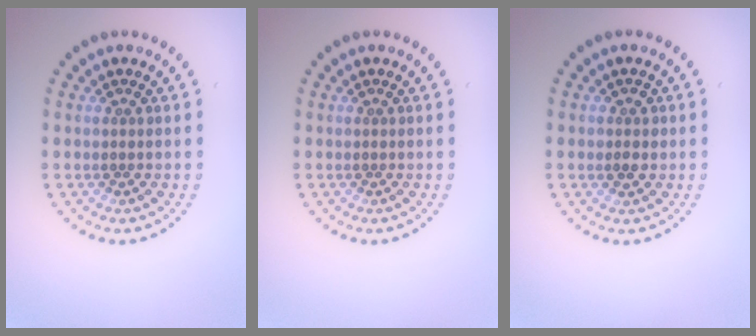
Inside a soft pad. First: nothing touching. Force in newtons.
{"total": 0.0}
{"total": 1.4, "press": 1.3, "slide": 0.3}